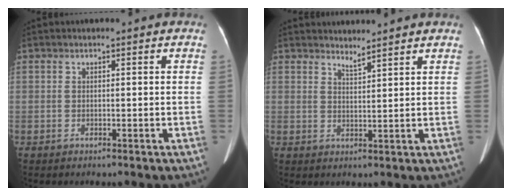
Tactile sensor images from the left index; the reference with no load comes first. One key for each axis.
{"total": 2.9, "fx": 2.8, "fy": 0.1, "fz": 0.5, "tx": -0.014, "ty": -0.014, "tz": 0.035}